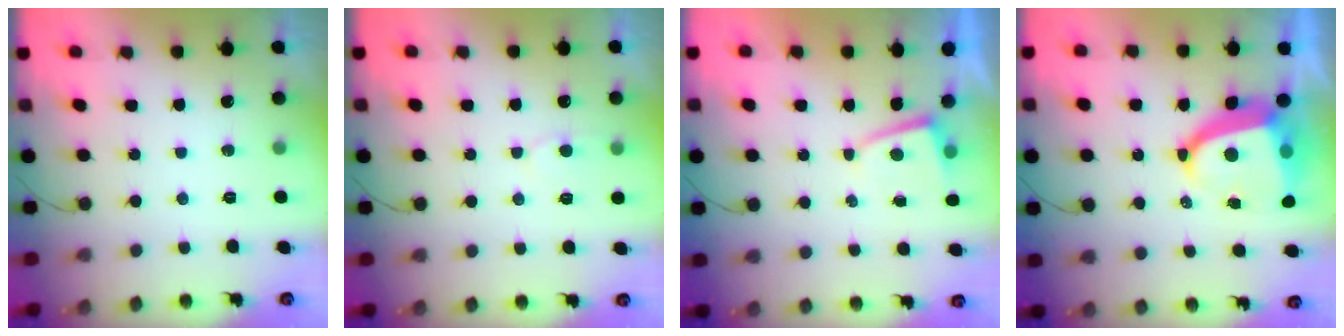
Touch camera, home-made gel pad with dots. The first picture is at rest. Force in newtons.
{"total": 4.9, "press": 4.9, "slide": 0.4}
{"total": 1.2, "press": 1.2, "slide": 0.2}
{"total": 11.0, "press": 10.9, "slide": 1.8}